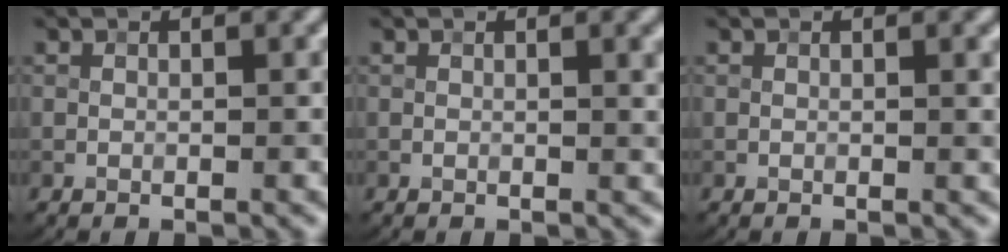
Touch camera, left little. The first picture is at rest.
{"total": 1.6, "force": [0.4, 0.4, 1.5], "torque": [-0.016, 0.003, 0.004]}
{"total": 0.6, "force": [0.1, 0.1, 0.6], "torque": [-0.006, 0.000, 0.001]}